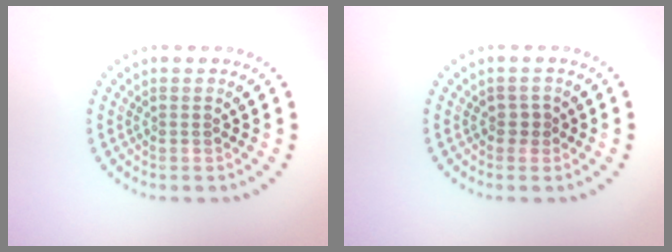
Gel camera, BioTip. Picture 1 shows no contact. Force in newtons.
{"total": 1.0, "press": 0.9, "slide": 0.4}